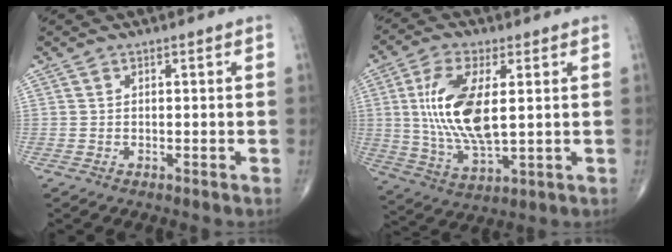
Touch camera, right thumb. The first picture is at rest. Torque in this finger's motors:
{"motor_torque": [2.59, 2.42, 1.74, 0.00, 0.58]}